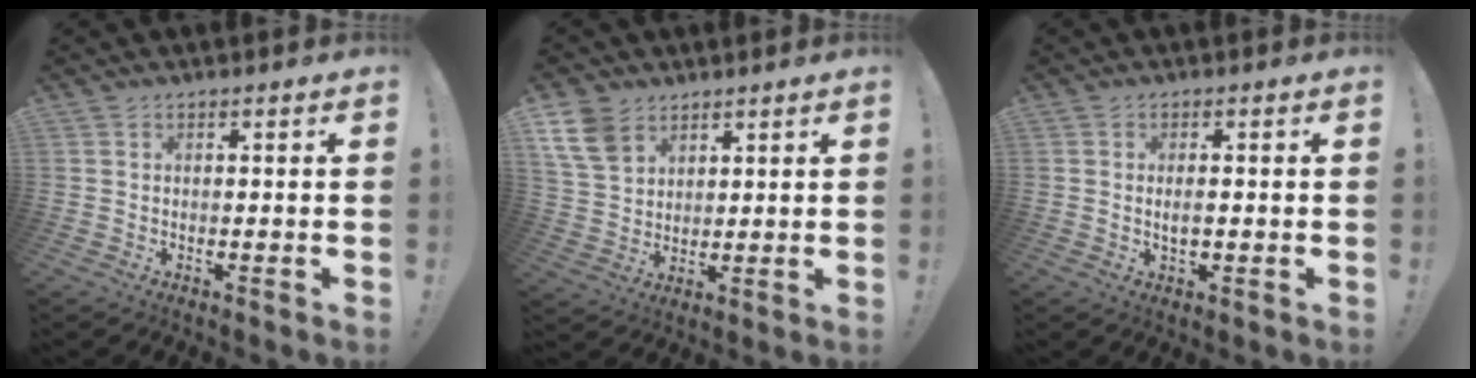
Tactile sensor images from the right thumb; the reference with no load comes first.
{"total": 10.2, "force": [6.2, 6.8, 4.4], "torque": [-0.089, -0.028, 0.125]}
{"total": 3.0, "force": [-0.3, 1.1, 2.7], "torque": [-0.039, -0.001, -0.007]}